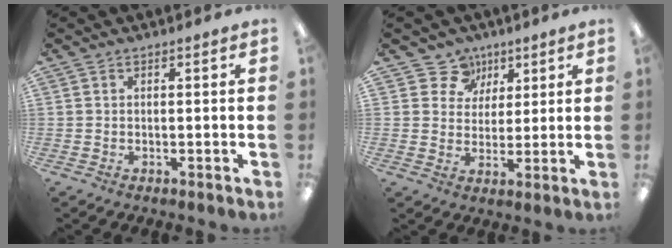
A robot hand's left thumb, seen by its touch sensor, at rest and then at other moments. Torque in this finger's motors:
{"motor_torque": [-0.32, -0.15, -0.17, -0.20, -0.05]}